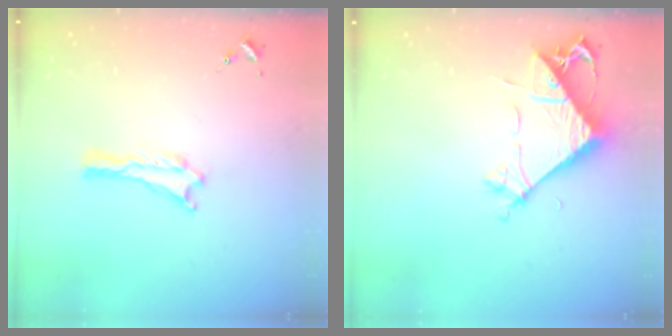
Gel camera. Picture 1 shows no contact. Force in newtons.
{"total": 7.6, "press": 7.5, "slide": 1.2}